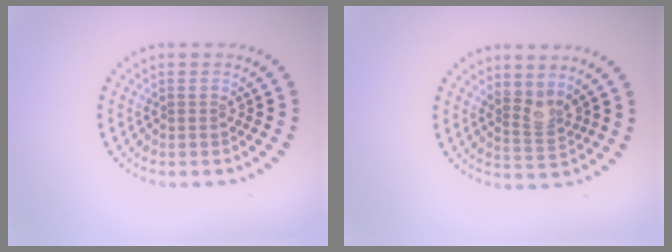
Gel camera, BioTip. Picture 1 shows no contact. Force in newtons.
{"total": 2.1, "press": 1.5, "slide": 1.4}